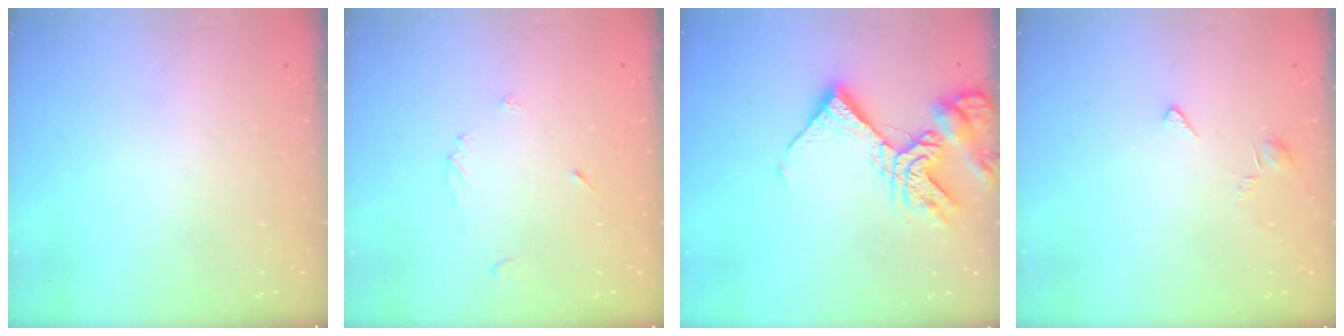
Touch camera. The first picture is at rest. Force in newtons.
{"total": 3.8, "press": 3.7, "slide": 0.4}
{"total": 13.5, "press": 13.4, "slide": 1.5}
{"total": 1.9, "press": 1.9, "slide": 0.4}